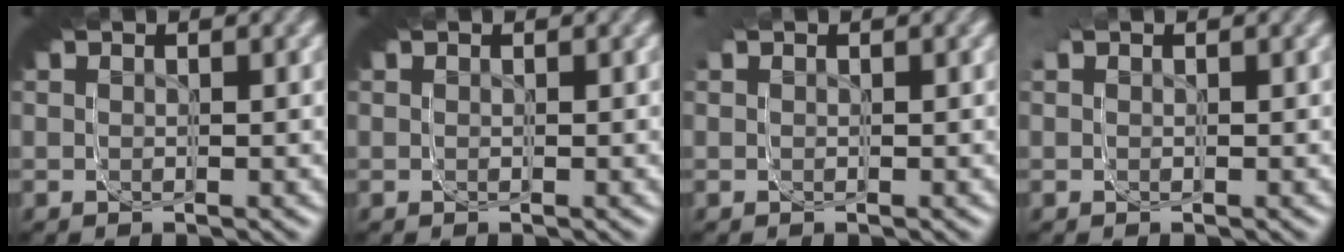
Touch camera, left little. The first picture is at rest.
{"total": 0.0}
{"total": 0.5, "force": [0.4, -0.2, -0.3], "torque": [0.003, 0.000, 0.007]}
{"total": 1.2, "force": [0.6, -0.7, -0.8], "torque": [0.012, 0.001, 0.010]}